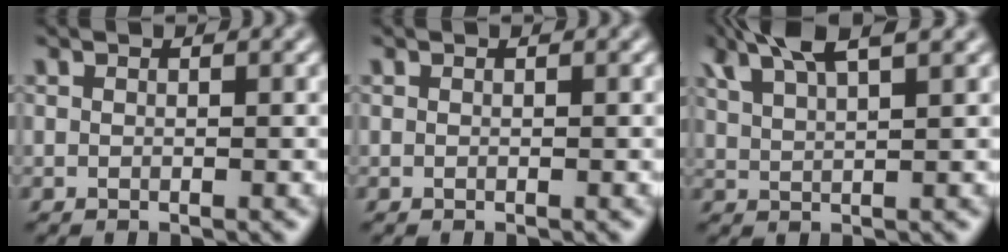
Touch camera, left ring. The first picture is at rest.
{"total": 0.0}
{"total": 6.3, "force": [4.4, 1.7, 4.3], "torque": [-0.081, 0.026, 0.070]}